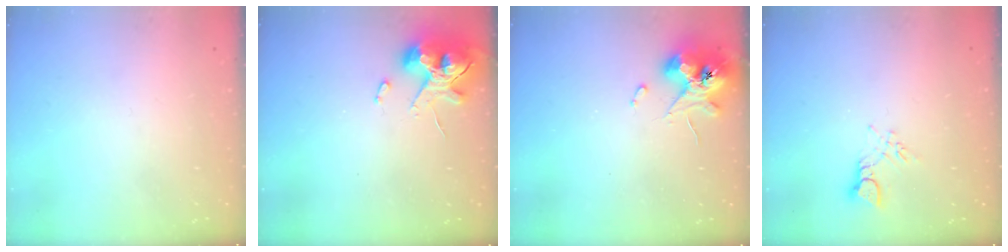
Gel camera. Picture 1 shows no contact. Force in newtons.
{"total": 11.8, "press": 11.7, "slide": 1.8}
{"total": 10.9, "press": 10.8, "slide": 1.5}
{"total": 2.6, "press": 2.6, "slide": 0.4}